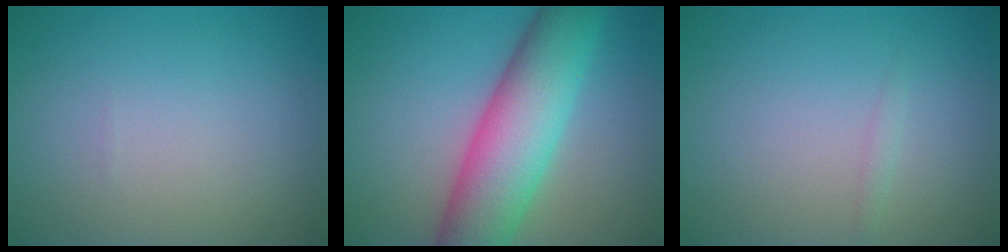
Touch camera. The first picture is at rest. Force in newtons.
{"total": 9.6, "press": 9.6, "slide": 0.3}
{"total": 0.6, "press": 0.6, "slide": 0.0}